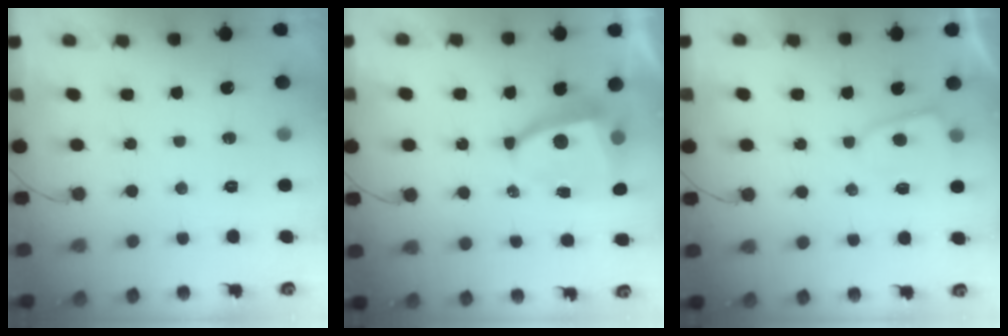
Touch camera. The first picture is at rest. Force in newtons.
{"total": 6.6, "press": 6.6, "slide": 0.7}
{"total": 3.0, "press": 2.9, "slide": 0.3}